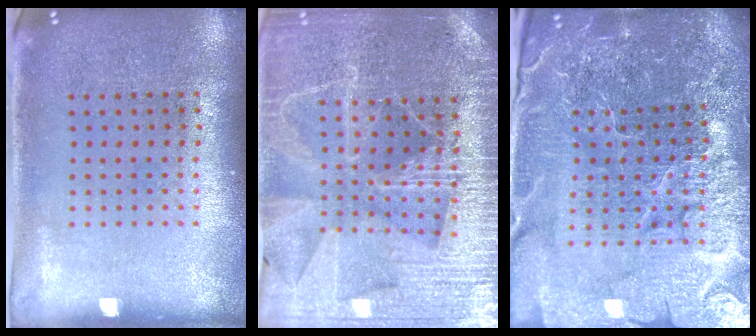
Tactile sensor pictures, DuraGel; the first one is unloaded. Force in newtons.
{"total": 4.5, "press": 4.2, "slide": 1.7}
{"total": 6.2, "press": 5.5, "slide": 2.9}